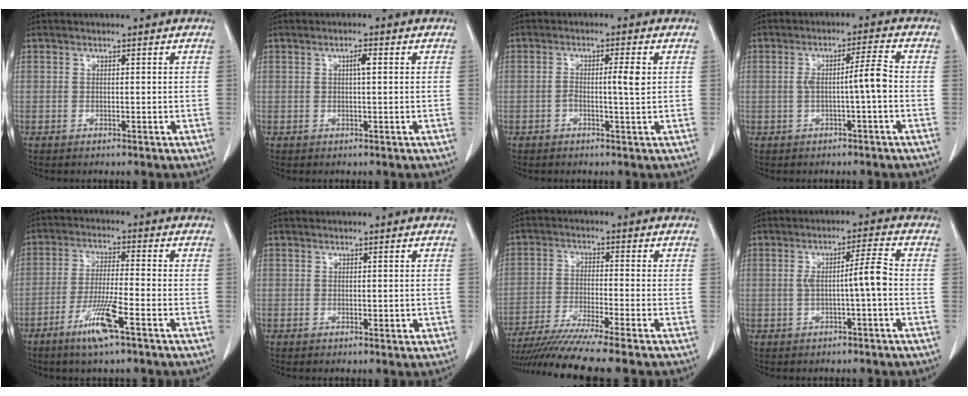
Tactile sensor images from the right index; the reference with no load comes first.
{"total": 1.5, "force": [0.3, 0.1, 1.5], "torque": [-0.027, 0.003, 0.004]}
{"total": 3.3, "force": [0.0, 0.0, 3.3], "torque": [-0.059, 0.002, 0.000]}
{"total": 4.6, "force": [-0.7, -0.2, 4.6], "torque": [-0.078, 0.013, -0.008]}
{"total": 8.0, "force": [-4.4, 0.2, 6.7], "torque": [-0.133, -0.013, -0.084]}
{"total": 1.3, "force": [-0.1, 0.8, 1.0], "torque": [-0.011, -0.002, 0.002]}
{"total": 10.6, "force": [-8.9, -2.0, 5.5], "torque": [-0.083, -0.032, -0.149]}
{"total": 5.0, "force": [-0.6, -0.2, 4.9], "torque": [-0.083, 0.013, -0.007]}